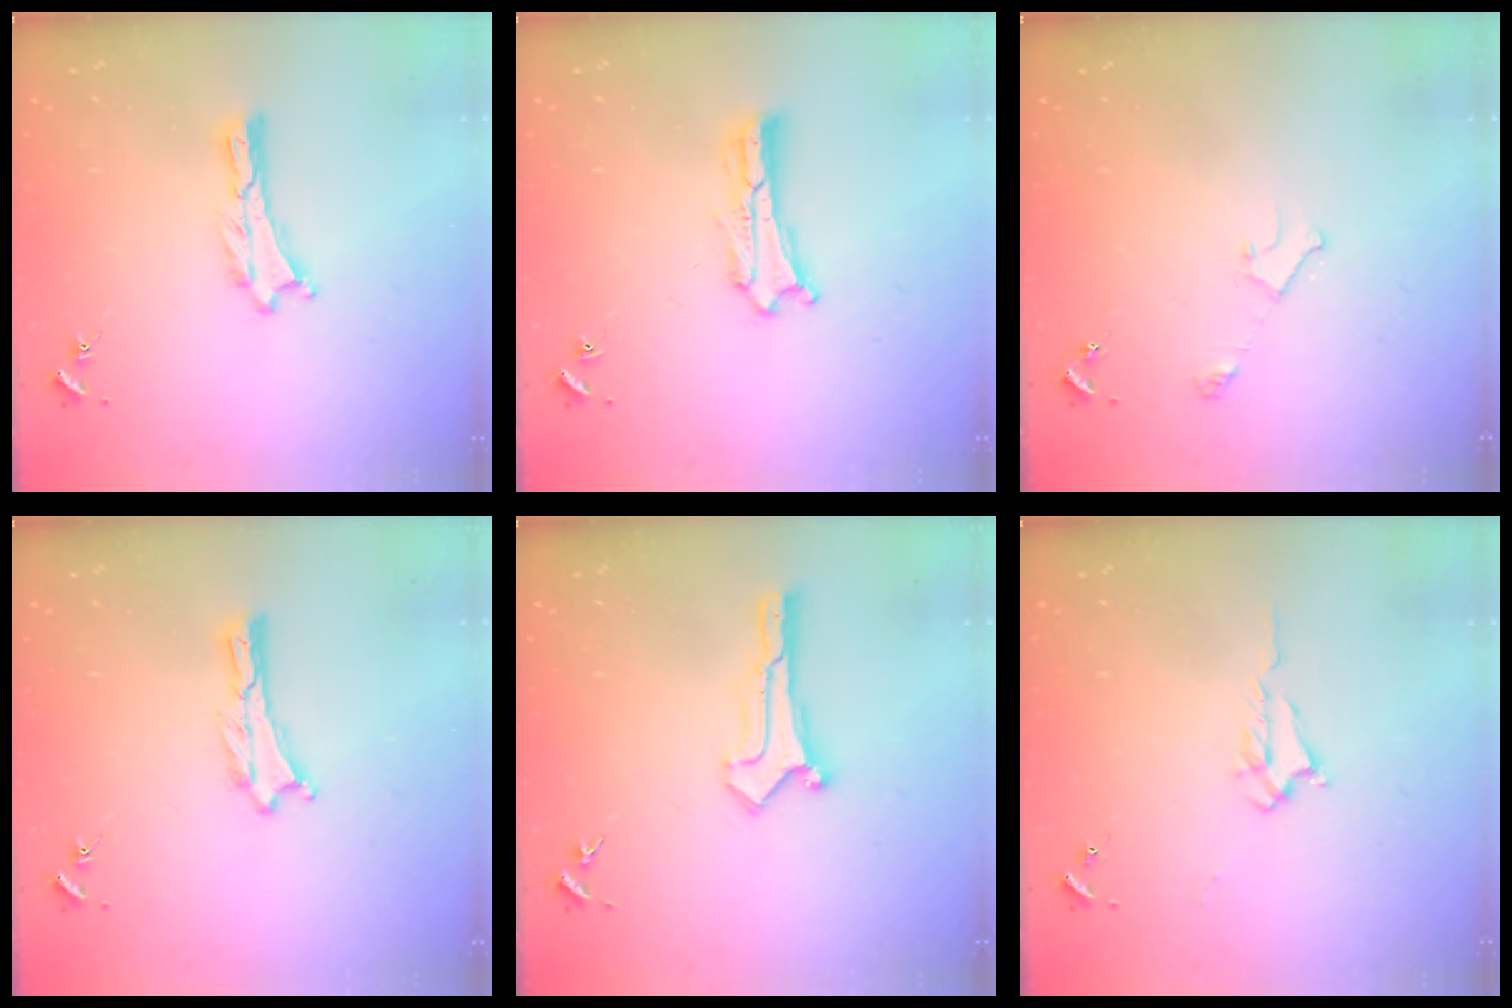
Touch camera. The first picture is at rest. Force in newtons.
{"total": 1.2, "press": 1.2, "slide": 0.2}
{"total": 3.2, "press": 3.2, "slide": 0.3}
{"total": 0.0}
{"total": 0.6, "press": 0.6, "slide": 0.0}
{"total": 1.7, "press": 1.7, "slide": 0.3}